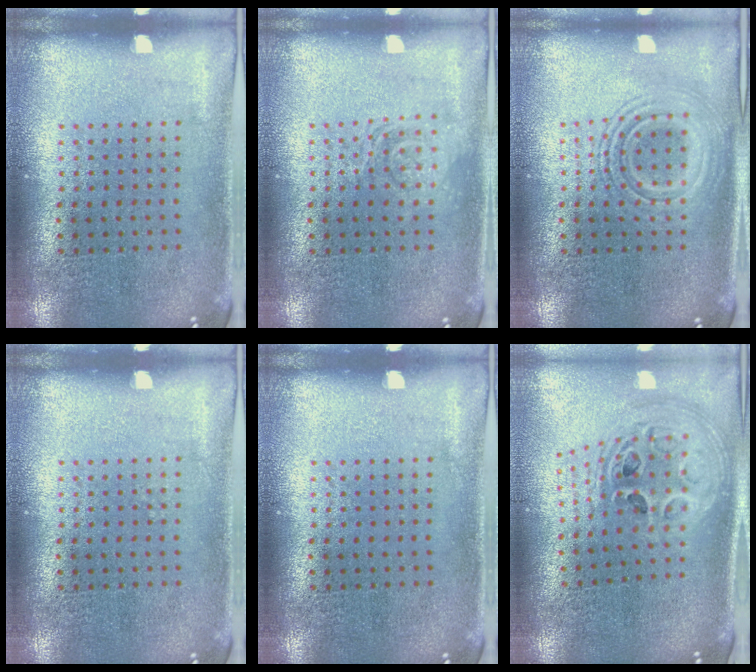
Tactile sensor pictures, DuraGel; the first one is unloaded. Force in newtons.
{"total": 1.8, "press": 1.8, "slide": 0.3}
{"total": 2.5, "press": 2.5, "slide": 0.4}
{"total": 0.0}
{"total": 0.0}
{"total": 2.5, "press": 1.8, "slide": 1.7}